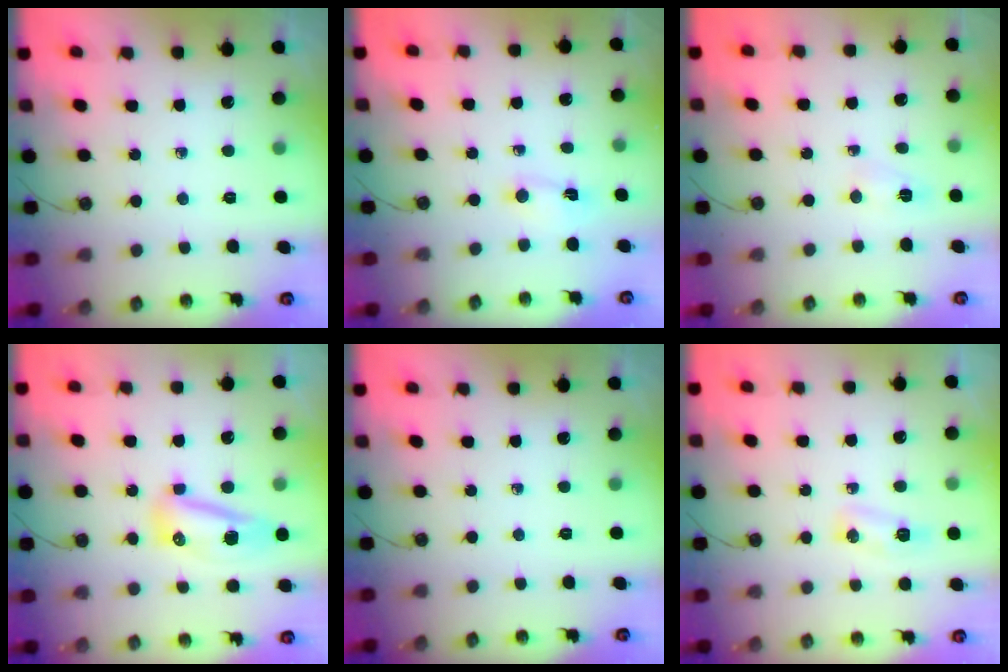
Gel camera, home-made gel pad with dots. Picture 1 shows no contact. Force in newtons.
{"total": 1.1, "press": 1.0, "slide": 0.6}
{"total": 2.7, "press": 2.4, "slide": 1.1}
{"total": 17.5, "press": 12.1, "slide": 12.6}
{"total": 0.0}
{"total": 11.4, "press": 6.3, "slide": 9.5}